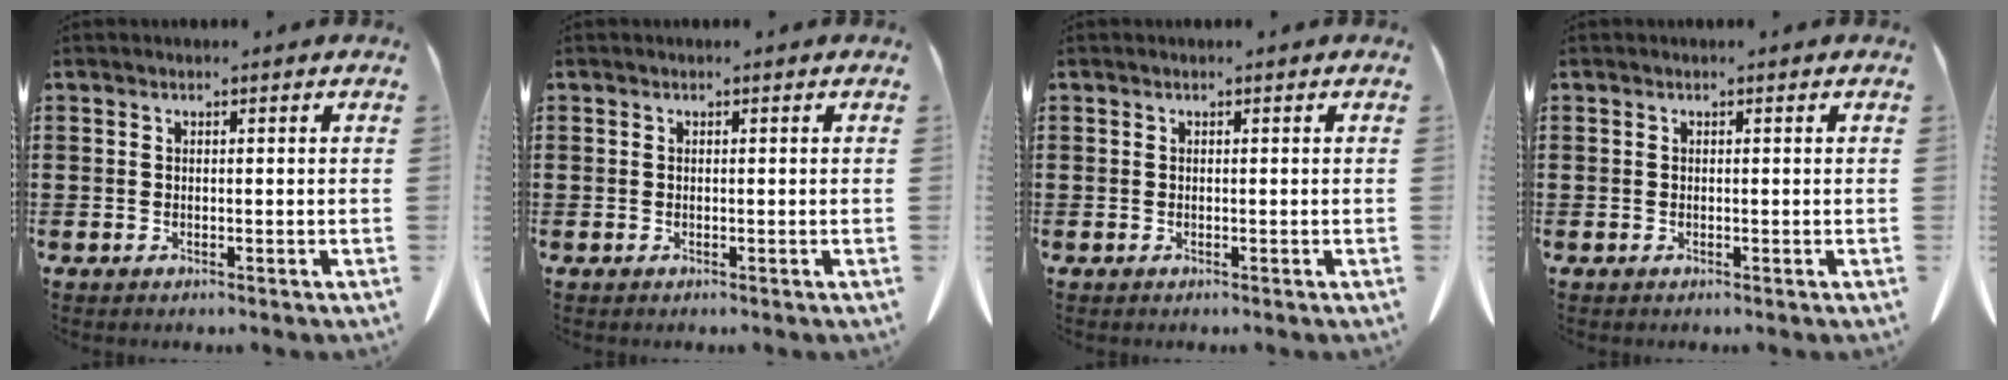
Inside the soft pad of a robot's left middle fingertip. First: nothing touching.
{"total": 0.0}
{"total": 0.0}
{"total": 0.0}